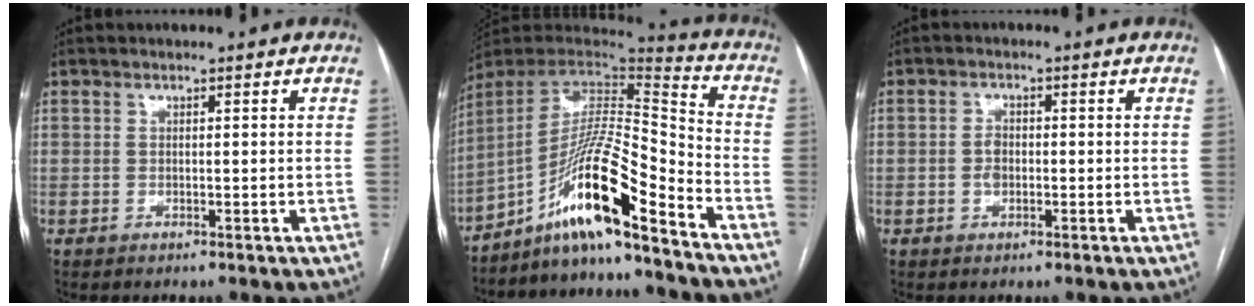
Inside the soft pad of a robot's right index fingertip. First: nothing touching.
{"total": 16.2, "force": [-10.8, 0.3, 12.1], "torque": [-0.218, 0.013, -0.189]}
{"total": 2.1, "force": [-0.4, 1.5, 1.4], "torque": [-0.027, 0.005, -0.004]}